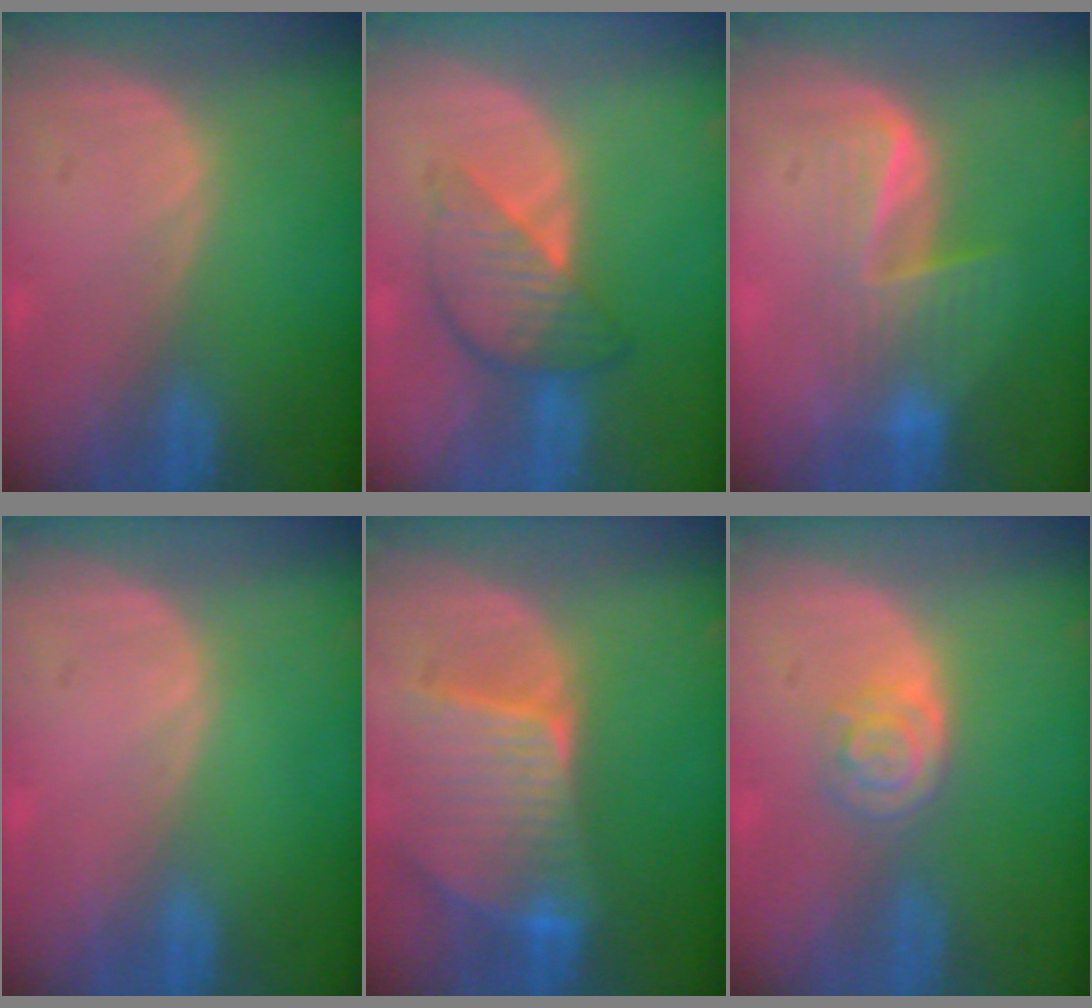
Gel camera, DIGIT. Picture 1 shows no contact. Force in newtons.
{"total": 6.0, "press": 6.0, "slide": 0.4}
{"total": 6.2, "press": 5.9, "slide": 1.9}
{"total": 0.0}
{"total": 9.5, "press": 8.4, "slide": 4.5}
{"total": 3.7, "press": 3.6, "slide": 1.0}